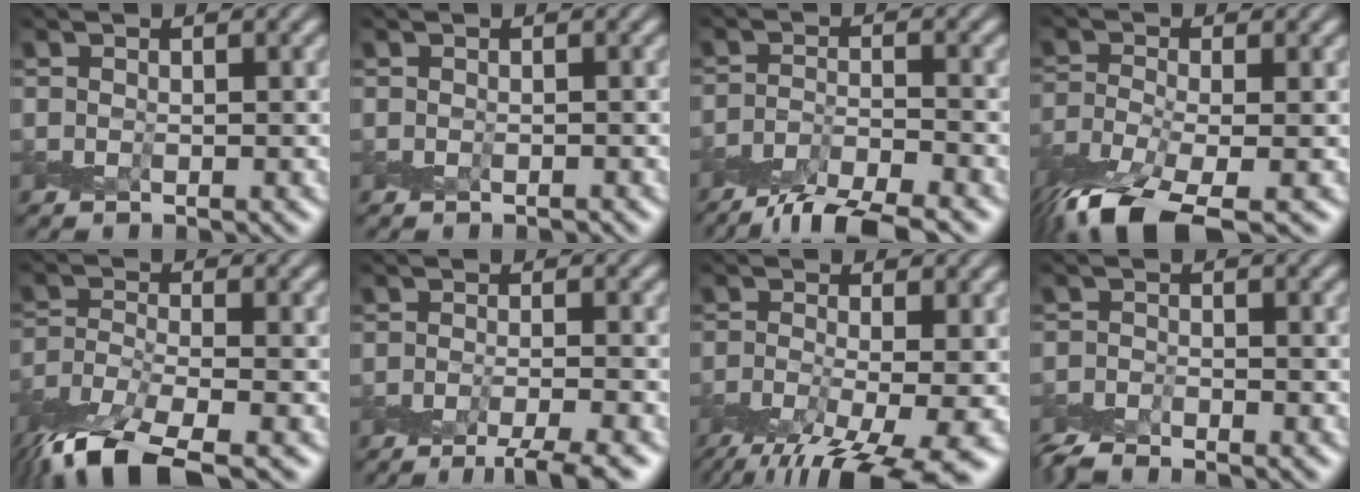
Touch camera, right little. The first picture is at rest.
{"total": 0.6, "force": [-0.5, 0.1, 0.1], "torque": [-0.004, 0.001, -0.010]}
{"total": 6.0, "force": [-5.2, 0.8, 2.8], "torque": [-0.043, -0.009, -0.097]}
{"total": 8.1, "force": [-5.7, 2.5, 5.2], "torque": [-0.109, -0.023, -0.114]}
{"total": 8.7, "force": [-6.6, 2.3, 5.1], "torque": [-0.107, -0.019, -0.132]}
{"total": 4.2, "force": [-3.1, 0.2, 2.9], "torque": [-0.036, -0.003, -0.057]}
{"total": 10.1, "force": [-6.1, 2.7, 7.7], "torque": [-0.139, -0.029, -0.102]}
{"total": 2.5, "force": [-2.5, -0.1, 0.2], "torque": [-0.007, -0.008, -0.058]}